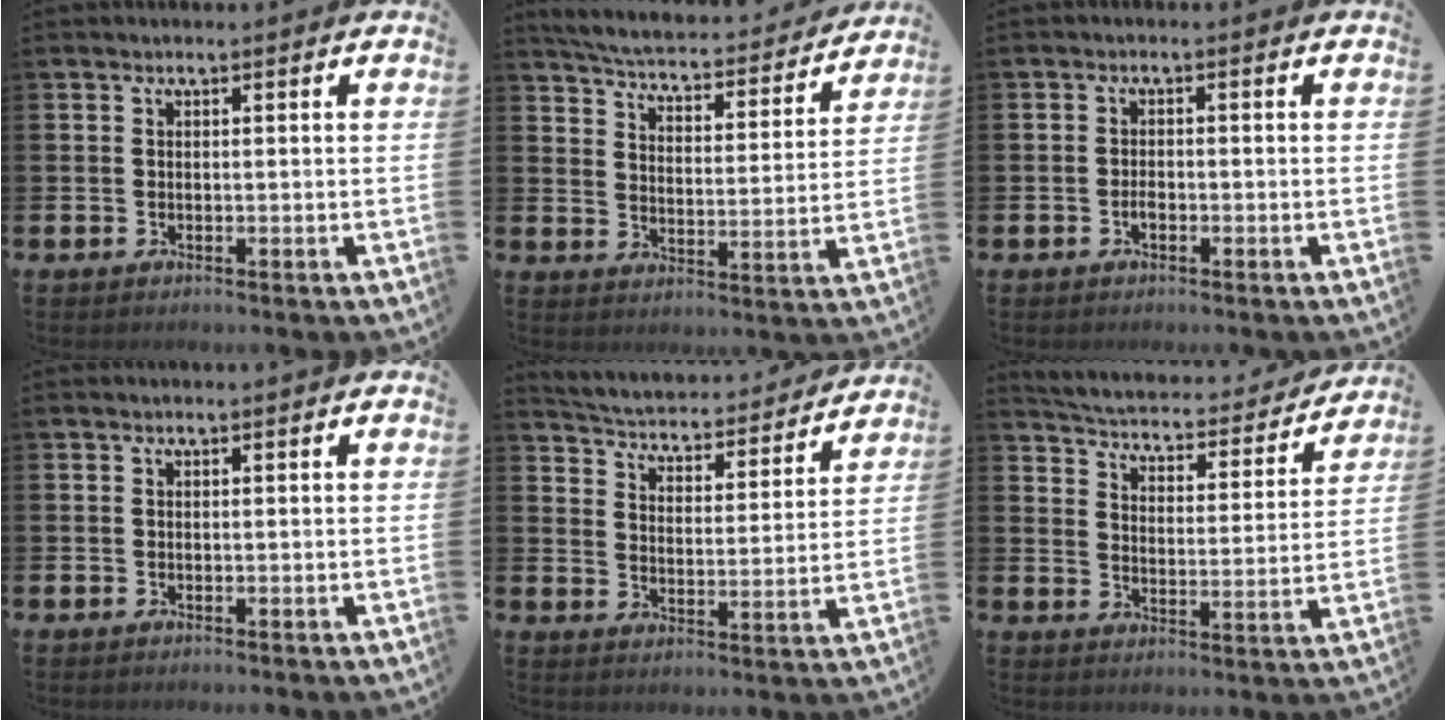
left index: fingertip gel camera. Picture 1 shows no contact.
{"total": 5.1, "force": [4.9, 0.5, 1.2], "torque": [-0.049, -0.044, 0.078]}
{"total": 1.4, "force": [-0.7, 0.7, 0.9], "torque": [-0.017, 0.000, -0.013]}
{"total": 0.0}
{"total": 4.1, "force": [4.0, 0.8, 0.5], "torque": [-0.037, -0.042, 0.060]}
{"total": 4.5, "force": [4.3, 0.8, 0.9], "torque": [-0.045, -0.040, 0.066]}